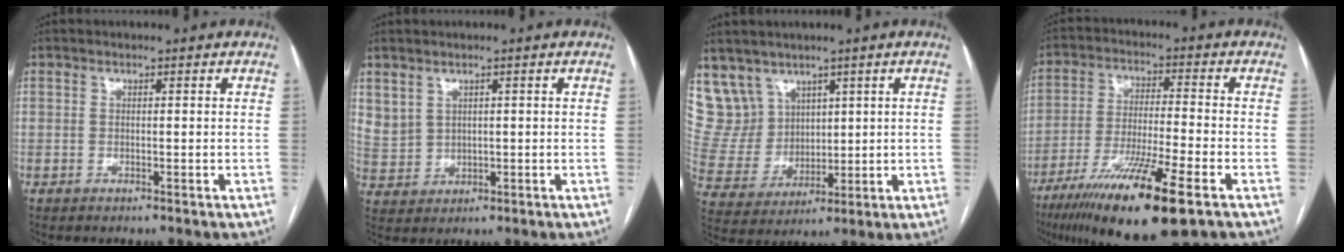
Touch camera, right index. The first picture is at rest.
{"total": 4.4, "force": [2.5, 3.4, 1.3], "torque": [-0.031, 0.005, 0.064]}
{"total": 8.9, "force": [6.0, 6.5, 0.5], "torque": [-0.023, 0.032, 0.140]}
{"total": 16.6, "force": [-9.6, 0.9, 13.4], "torque": [-0.244, -0.042, -0.167]}